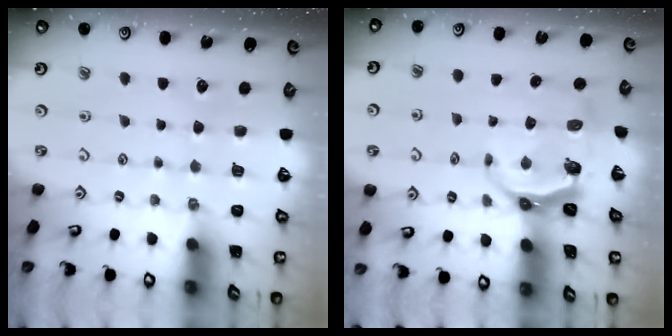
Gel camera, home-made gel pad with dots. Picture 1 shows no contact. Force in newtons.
{"total": 6.8, "press": 5.8, "slide": 3.7}